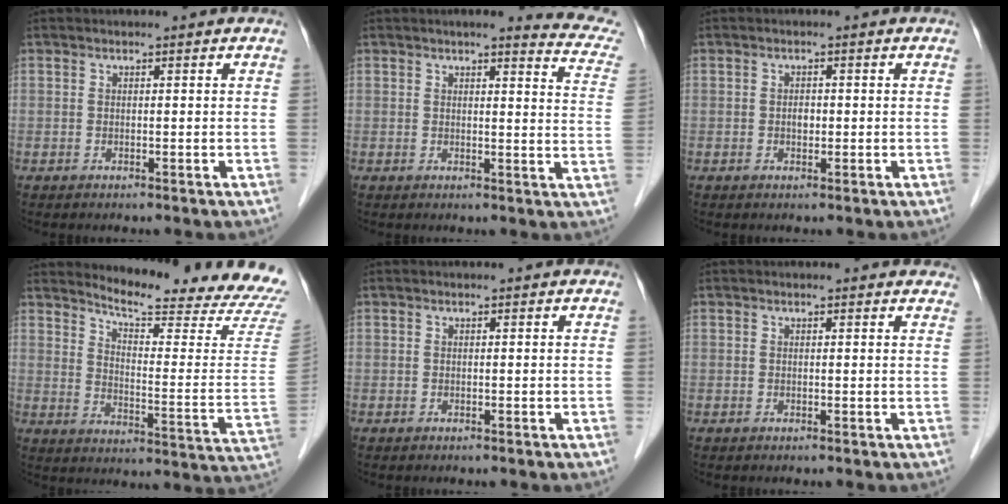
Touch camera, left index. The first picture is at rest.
{"total": 9.4, "force": [8.9, 0.6, 3.0], "torque": [-0.017, -0.039, 0.070]}
{"total": 1.2, "force": [-0.2, 0.8, 0.8], "torque": [-0.015, 0.001, -0.003]}
{"total": 19.8, "force": [18.8, -0.5, 6.2], "torque": [-0.101, -0.130, 0.227]}
{"total": 0.0}
{"total": 2.8, "force": [2.6, 0.8, 0.7], "torque": [-0.010, 0.004, 0.014]}